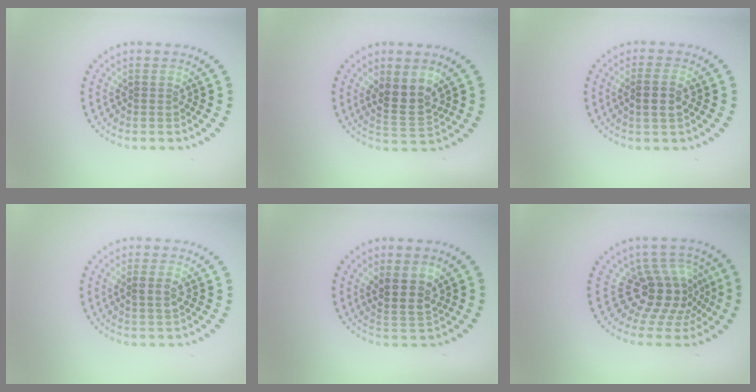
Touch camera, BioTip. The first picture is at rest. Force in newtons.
{"total": 3.4, "press": 3.1, "slide": 1.4}
{"total": 2.4, "press": 2.3, "slide": 0.9}
{"total": 1.8, "press": 1.8, "slide": 0.2}
{"total": 3.0, "press": 2.7, "slide": 1.3}
{"total": 4.9, "press": 3.7, "slide": 3.3}